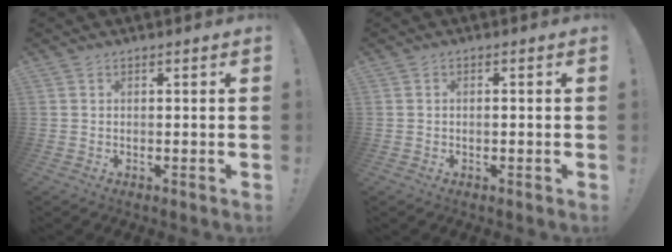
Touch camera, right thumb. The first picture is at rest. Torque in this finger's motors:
{"motor_torque": [-0.29, -0.40, -0.27, 0.26, 0.02]}